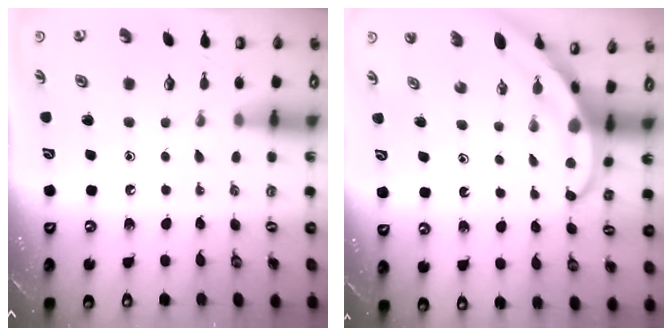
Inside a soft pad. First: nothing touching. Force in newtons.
{"total": 4.8, "press": 4.8, "slide": 0.5}